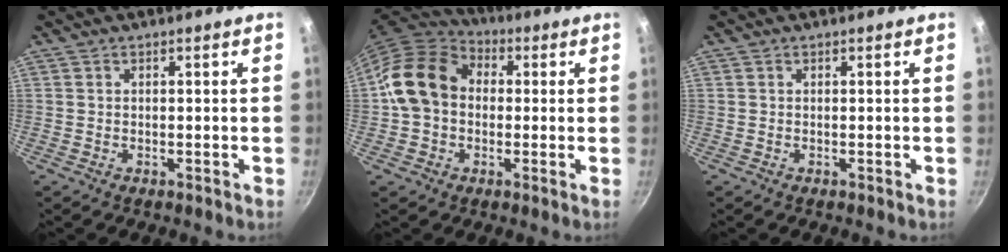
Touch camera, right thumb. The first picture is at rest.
{"total": 13.8, "force": [0.7, 10.9, 8.4], "torque": [-0.121, 0.030, -0.004]}
{"total": 0.0}